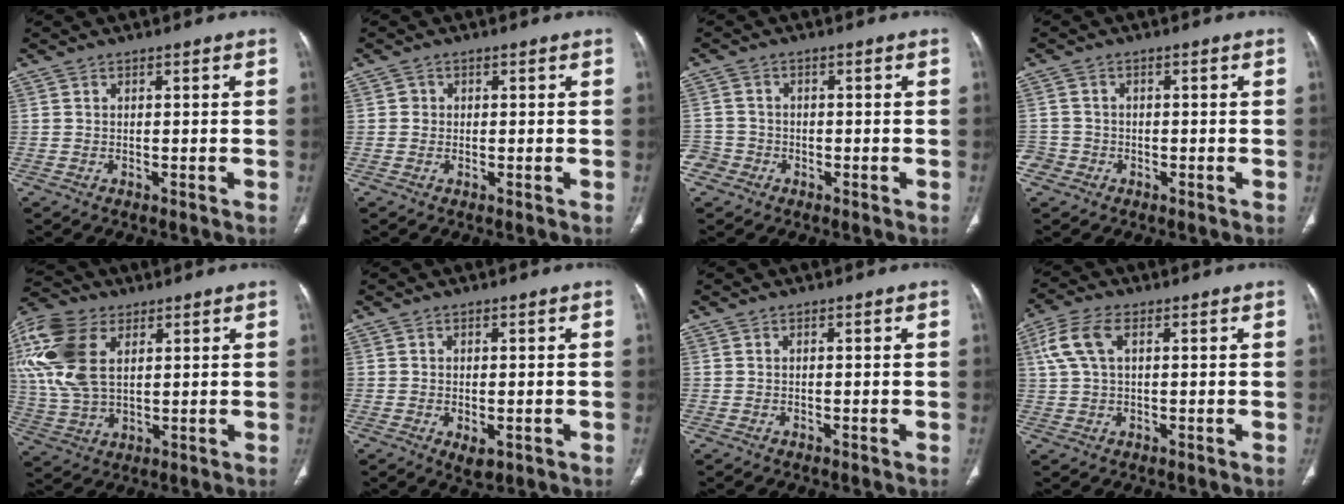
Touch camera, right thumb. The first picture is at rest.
{"total": 1.1, "force": [0.0, 1.1, 0.2], "torque": [0.005, 0.003, -0.001]}
{"total": 4.0, "force": [-2.0, 3.4, 0.5], "torque": [0.002, 0.017, -0.043]}
{"total": 3.4, "force": [-1.6, 3.0, 0.4], "torque": [0.003, 0.016, -0.034]}
{"total": 16.4, "force": [5.3, 9.9, 12.0], "torque": [-0.269, 0.000, 0.102]}
{"total": 2.8, "force": [-0.8, 1.6, 2.2], "torque": [-0.030, -0.004, -0.005]}
{"total": 0.0}
{"total": 6.8, "force": [2.1, 3.6, 5.4], "torque": [-0.131, 0.019, 0.043]}